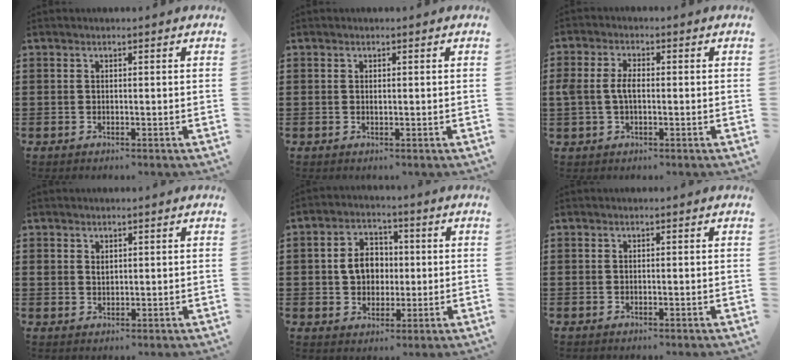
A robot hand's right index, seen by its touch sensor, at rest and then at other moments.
{"total": 0.5, "force": [0.1, 0.2, 0.5], "torque": [-0.010, -0.002, 0.003]}
{"total": 3.8, "force": [-0.2, 2.2, 3.1], "torque": [-0.083, -0.002, -0.011]}
{"total": 1.3, "force": [0.9, 0.8, 0.4], "torque": [-0.010, 0.004, 0.017]}
{"total": 5.9, "force": [0.1, 4.8, 3.4], "torque": [-0.079, 0.010, -0.006]}
{"total": 0.0}